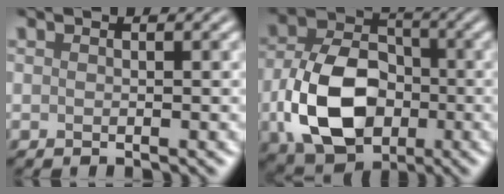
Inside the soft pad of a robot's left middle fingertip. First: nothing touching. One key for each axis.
{"total": 10.1, "fx": -2.4, "fy": 7.2, "fz": 6.7, "tx": -0.148, "ty": -0.004, "tz": -0.047}